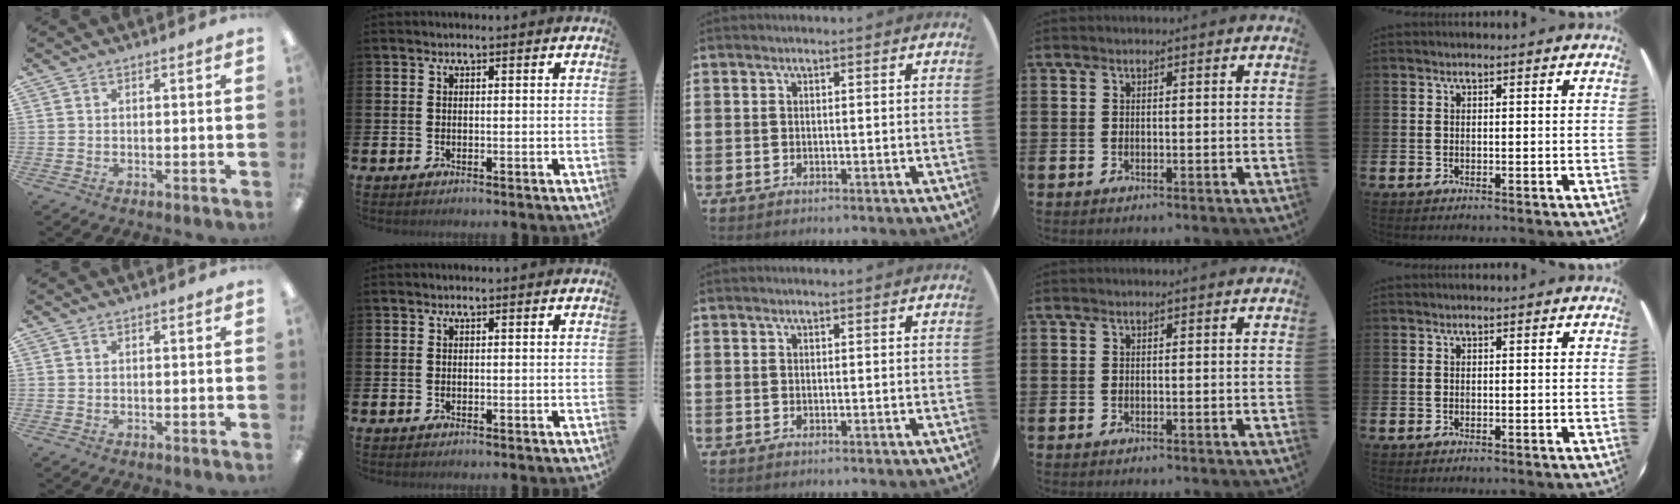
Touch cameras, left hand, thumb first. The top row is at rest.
{}